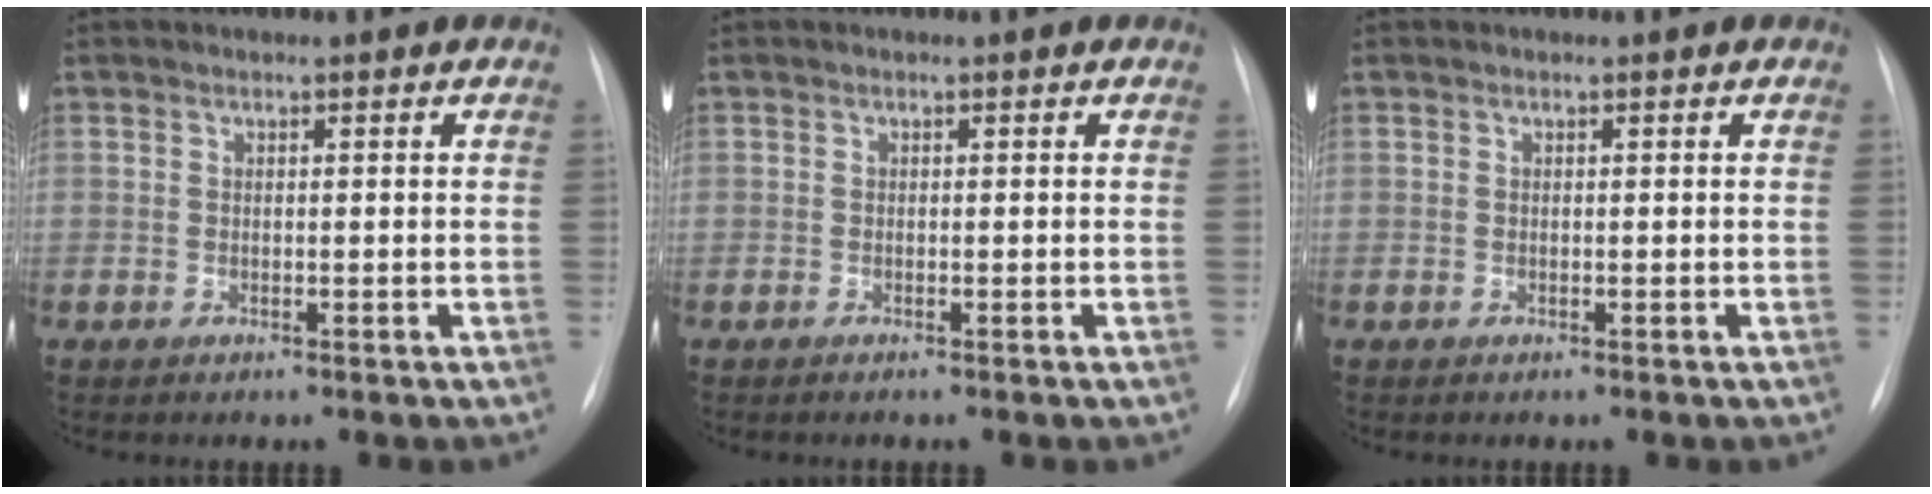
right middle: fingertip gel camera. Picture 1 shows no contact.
{"total": 0.0}
{"total": 0.0}